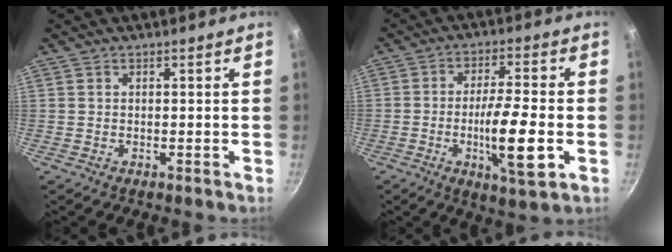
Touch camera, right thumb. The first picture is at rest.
{"total": 12.0, "force": [-3.1, 2.7, 11.3], "torque": [-0.193, 0.012, -0.053]}